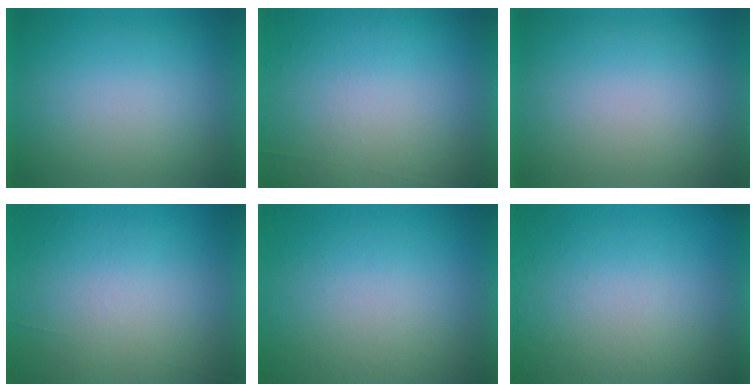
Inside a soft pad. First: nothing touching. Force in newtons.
{"total": 5.9}
{"total": 0.0}
{"total": 6.8}
{"total": 1.2}
{"total": 5.0}